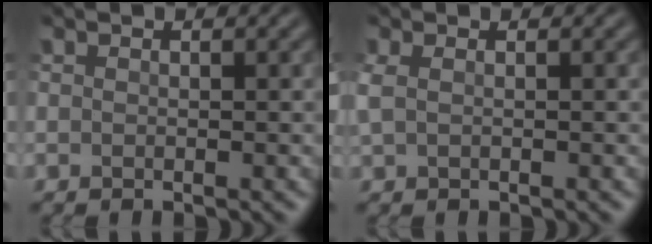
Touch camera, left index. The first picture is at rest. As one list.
[{"total": 1.4, "force": [0.5, 0.7, 1.1], "torque": [-0.031, 0.001, 0.009]}]